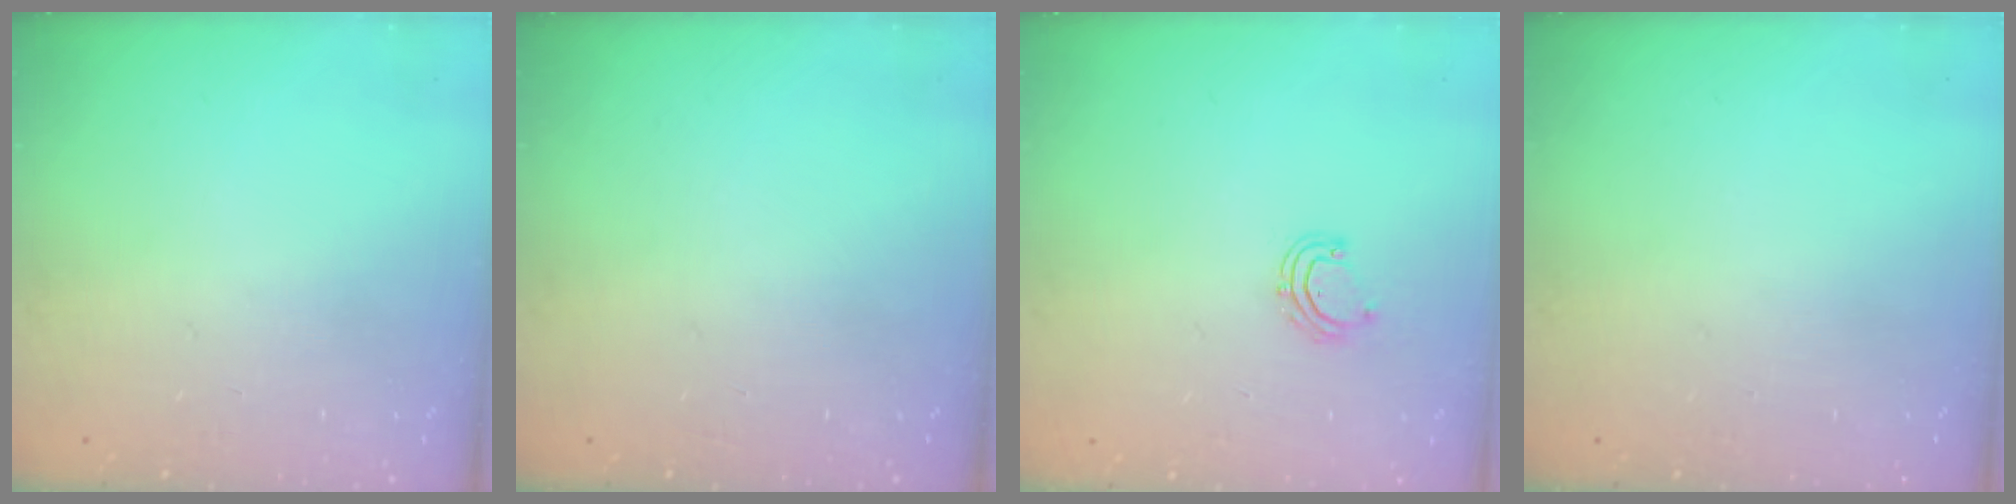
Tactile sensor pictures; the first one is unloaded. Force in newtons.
{"total": 0.0}
{"total": 5.6, "press": 5.4, "slide": 1.5}
{"total": 0.0}